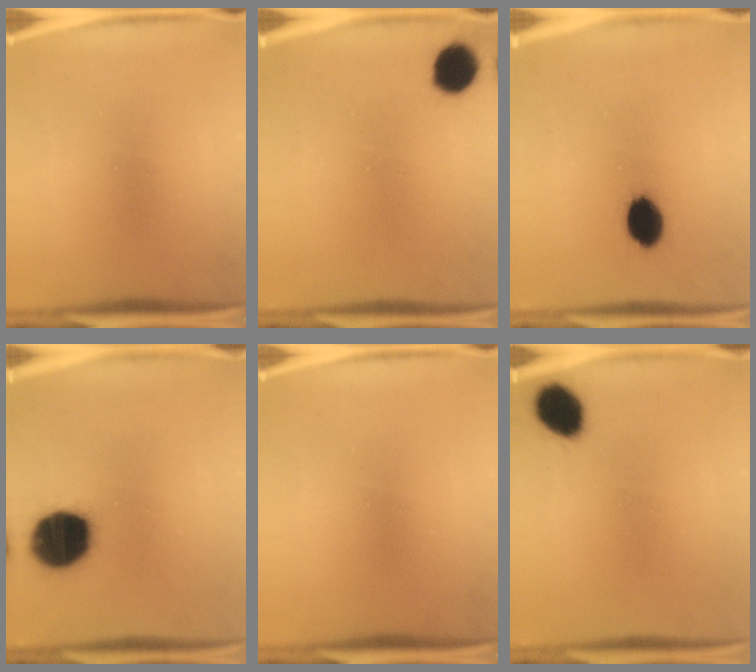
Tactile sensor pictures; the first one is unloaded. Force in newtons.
{"total": 8.4}
{"total": 8.8}
{"total": 19.2}
{"total": 0.0}
{"total": 8.2}